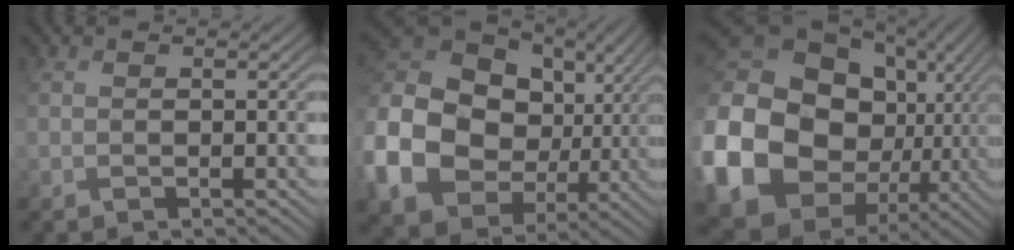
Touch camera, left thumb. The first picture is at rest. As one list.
[{"total": 18.3, "force": [-0.8, 14.8, 10.8], "torque": [-0.287, -0.022, -0.008]}, {"total": 23.1, "force": [-2.1, 18.8, 13.3], "torque": [-0.375, -0.046, -0.021]}]